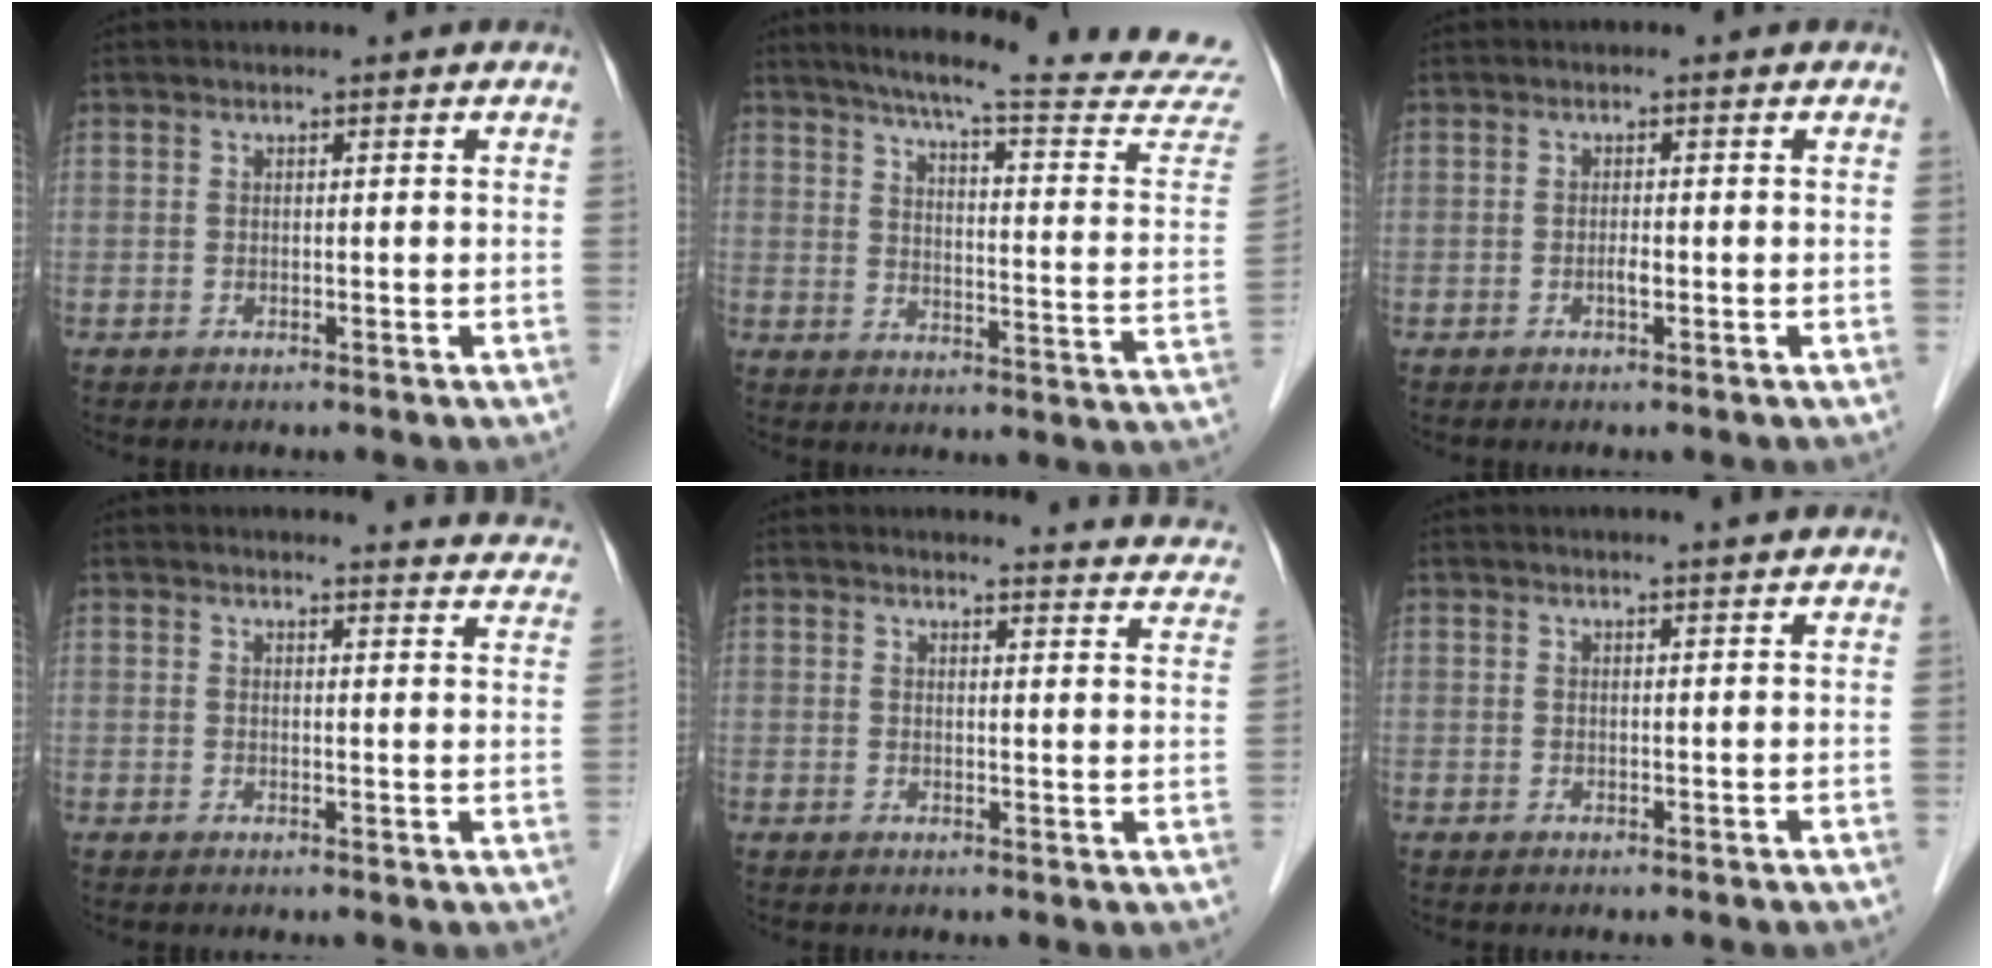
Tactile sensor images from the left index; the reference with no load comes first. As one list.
[{"total": 24.8, "force": [22.6, -0.4, 10.3], "torque": [-0.143, -0.104, 0.270]}, {"total": 1.4, "force": [-1.1, 0.1, 0.8], "torque": [-0.018, -0.006, -0.018]}, {"total": 12.9, "force": [12.8, 1.2, 1.8], "torque": [0.008, -0.065, 0.110]}, {"total": 13.7, "force": [13.5, 1.3, 1.9], "torque": [0.006, -0.070, 0.117]}, {"total": 2.9, "force": [2.6, -0.5, 1.3], "torque": [-0.017, 0.004, 0.027]}]